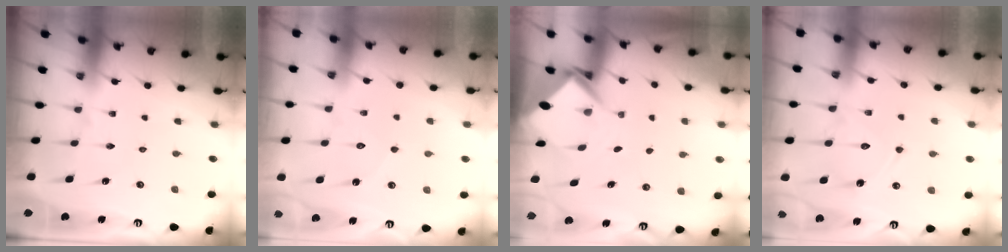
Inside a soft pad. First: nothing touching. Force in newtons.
{"total": 4.6, "press": 4.6, "slide": 0.3}
{"total": 5.5, "press": 5.4, "slide": 0.5}
{"total": 13.0, "press": 13.0, "slide": 1.2}